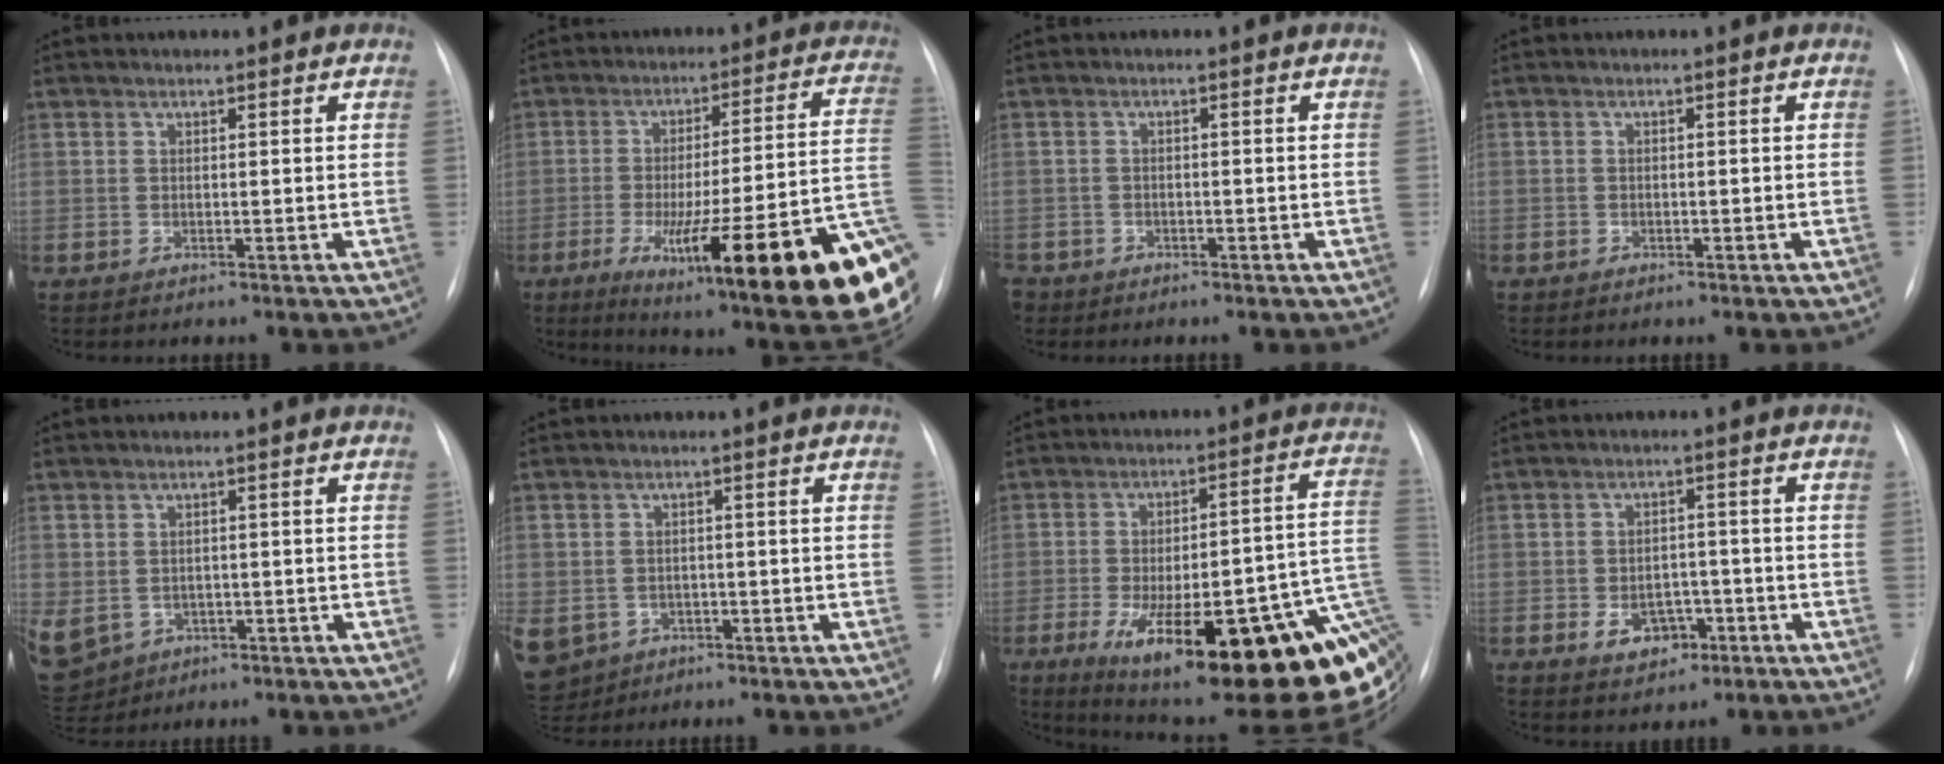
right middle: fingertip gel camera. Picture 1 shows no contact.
{"total": 33.1, "force": [-12.1, 4.8, 30.5], "torque": [-0.303, -0.013, -0.177]}
{"total": 4.7, "force": [-3.1, 3.5, 0.9], "torque": [-0.032, 0.000, -0.051]}
{"total": 1.1, "force": [-0.6, 0.8, 0.1], "torque": [-0.008, 0.002, -0.009]}
{"total": 22.0, "force": [-7.5, 18.4, 9.4], "torque": [-0.333, -0.013, -0.091]}
{"total": 14.3, "force": [-5.7, 12.0, 5.3], "torque": [-0.174, 0.000, -0.070]}
{"total": 32.0, "force": [-11.4, 8.2, 28.8], "torque": [-0.279, -0.005, -0.154]}
{"total": 5.1, "force": [-2.2, 3.6, 2.9], "torque": [-0.048, 0.007, -0.025]}